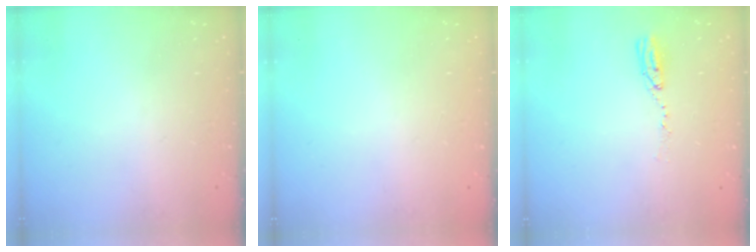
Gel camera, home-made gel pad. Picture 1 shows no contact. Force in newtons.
{"total": 0.0}
{"total": 4.8, "press": 4.7, "slide": 0.4}